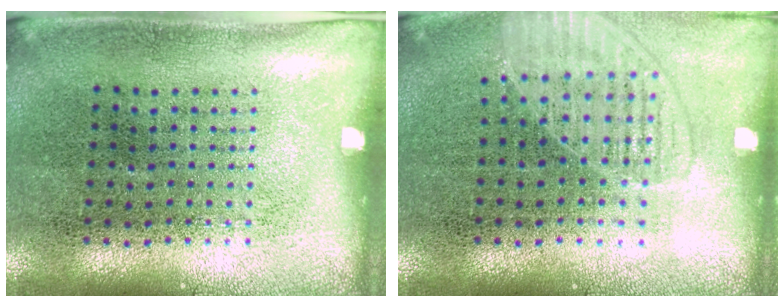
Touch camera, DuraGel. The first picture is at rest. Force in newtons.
{"total": 1.4, "press": 1.4, "slide": 0.2}